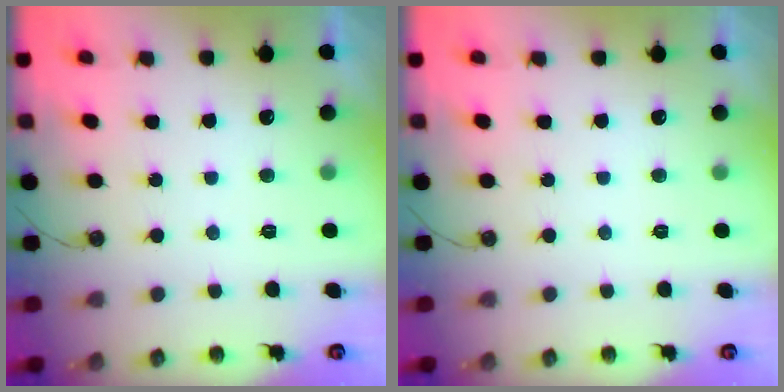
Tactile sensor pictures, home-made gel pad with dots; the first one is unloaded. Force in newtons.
{"total": 0.0}